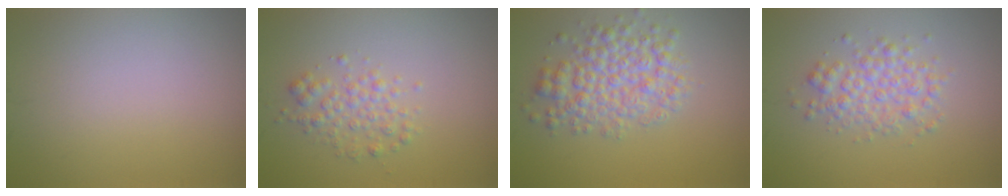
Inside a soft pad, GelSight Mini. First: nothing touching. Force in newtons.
{"total": 2.2, "press": 2.2, "slide": 0.0}
{"total": 4.9, "press": 4.9, "slide": 0.1}
{"total": 3.2, "press": 3.2, "slide": 0.1}